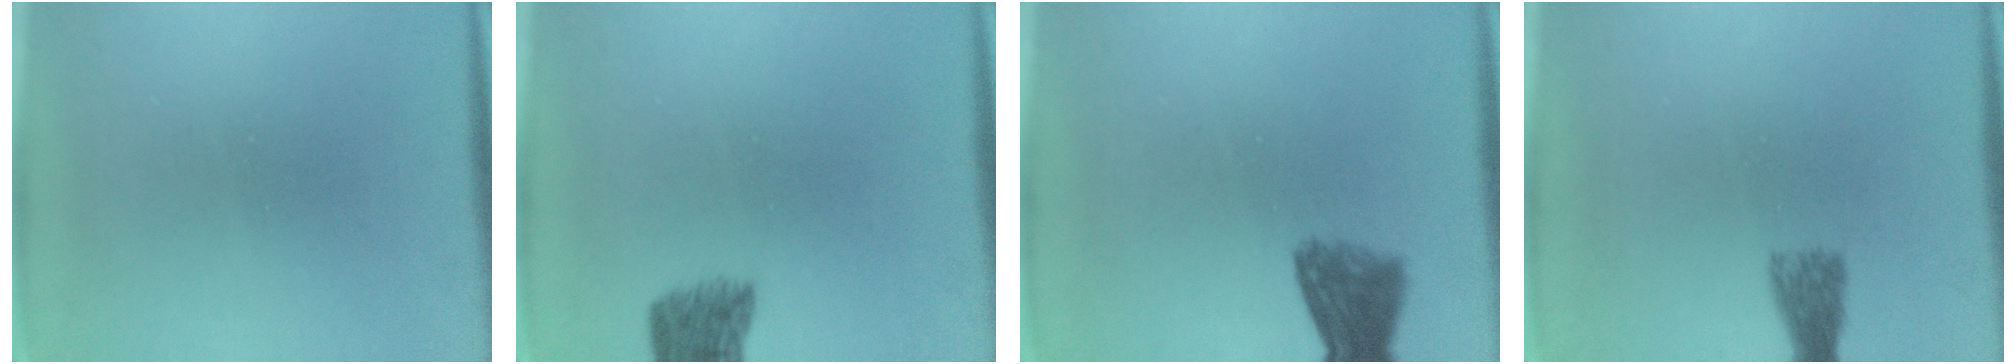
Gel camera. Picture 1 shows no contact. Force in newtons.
{"total": 5.2}
{"total": 5.8}
{"total": 2.7}